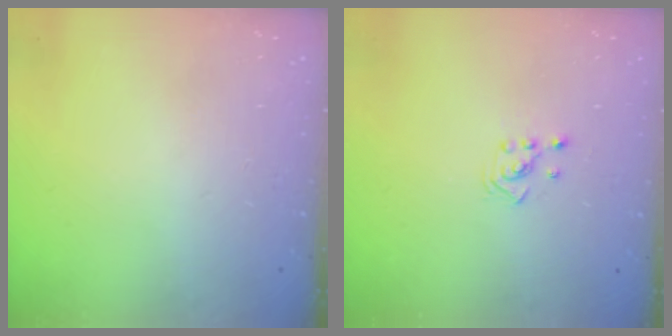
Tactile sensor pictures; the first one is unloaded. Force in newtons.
{"total": 2.1, "press": 2.1, "slide": 0.3}